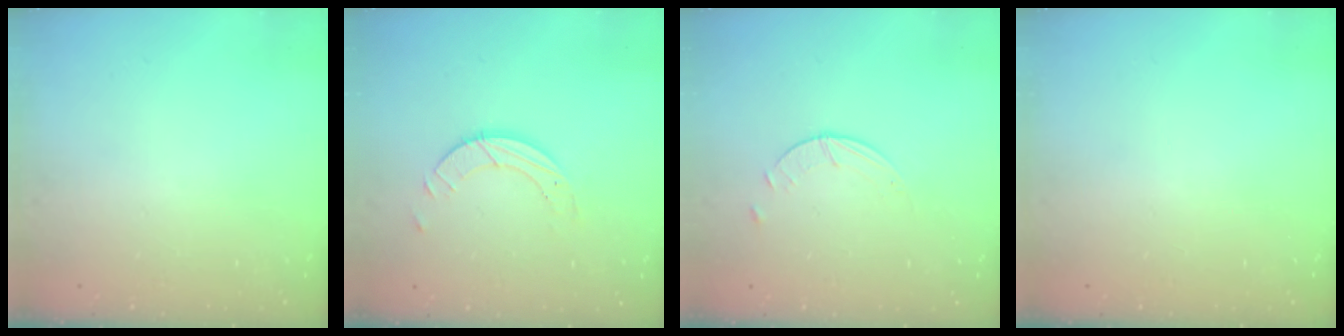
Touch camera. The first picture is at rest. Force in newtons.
{"total": 4.2, "press": 4.2, "slide": 0.3}
{"total": 0.9, "press": 0.9, "slide": 0.1}
{"total": 0.0}